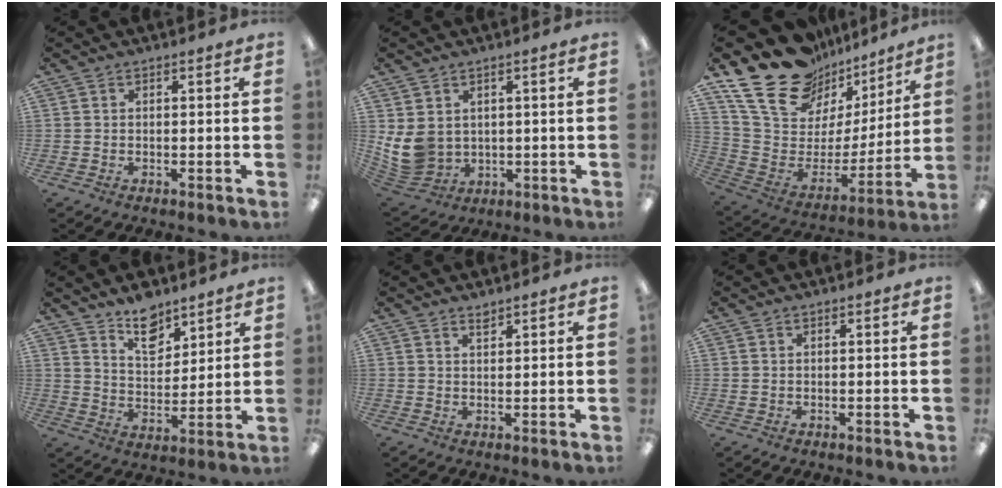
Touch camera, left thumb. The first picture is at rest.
{"total": 9.1, "force": [1.7, 7.7, 4.6], "torque": [-0.124, -0.014, 0.037]}
{"total": 22.7, "force": [16.8, 12.2, 9.1], "torque": [-0.156, -0.121, 0.312]}
{"total": 10.2, "force": [8.1, 5.1, 3.4], "torque": [-0.047, -0.051, 0.149]}
{"total": 1.8, "force": [1.8, 0.5, 0.3], "torque": [0.000, -0.007, 0.032]}
{"total": 0.8, "force": [0.5, 0.5, 0.1], "torque": [-0.002, 0.002, 0.010]}